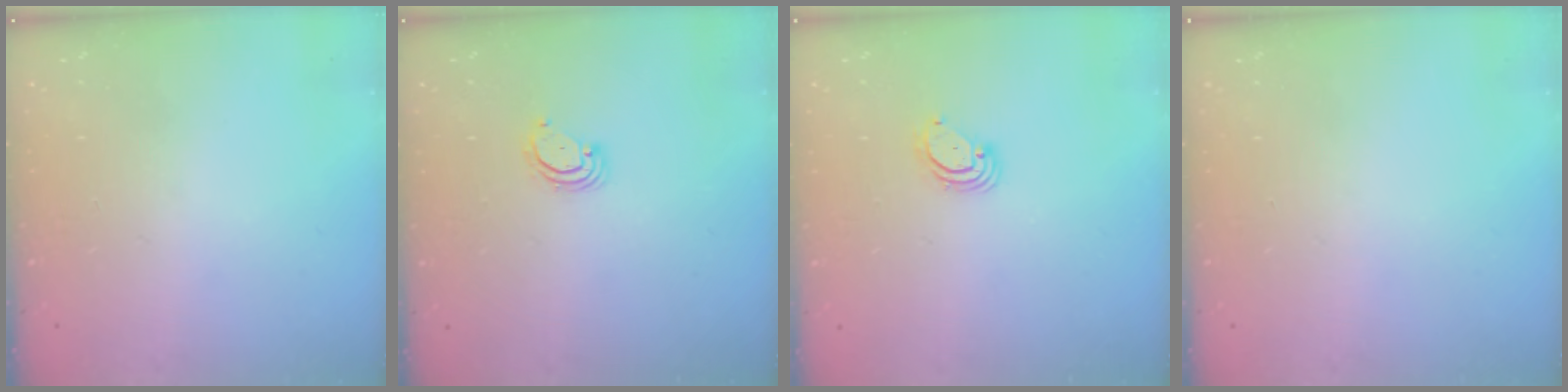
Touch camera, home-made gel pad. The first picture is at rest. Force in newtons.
{"total": 2.9, "press": 2.9, "slide": 0.3}
{"total": 4.1, "press": 4.0, "slide": 0.3}
{"total": 0.0}